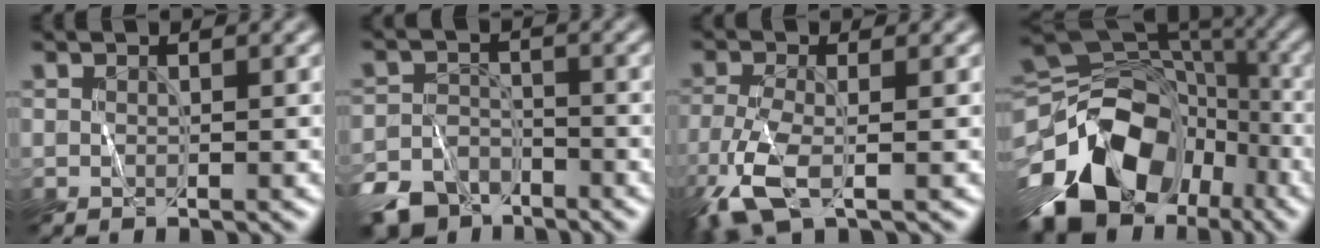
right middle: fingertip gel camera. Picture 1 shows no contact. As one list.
[{"total": 7.4, "force": [-6.0, 4.1, 1.1], "torque": [-0.013, -0.018, -0.112]}, {"total": 5.2, "force": [-2.7, 1.7, 4.2], "torque": [-0.109, -0.005, -0.057]}, {"total": 13.5, "force": [-7.8, 8.1, 7.4], "torque": [-0.145, 0.003, -0.148]}]